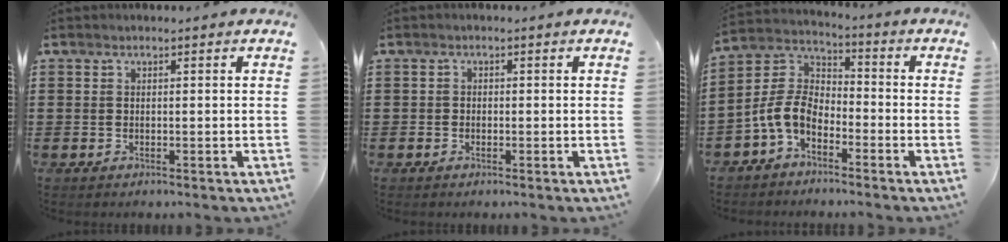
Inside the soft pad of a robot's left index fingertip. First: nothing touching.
{"total": 0.8, "force": [-0.5, 0.6, 0.2], "torque": [-0.006, 0.001, -0.010]}
{"total": 7.0, "force": [-4.1, 3.8, 4.1], "torque": [-0.119, -0.006, -0.091]}